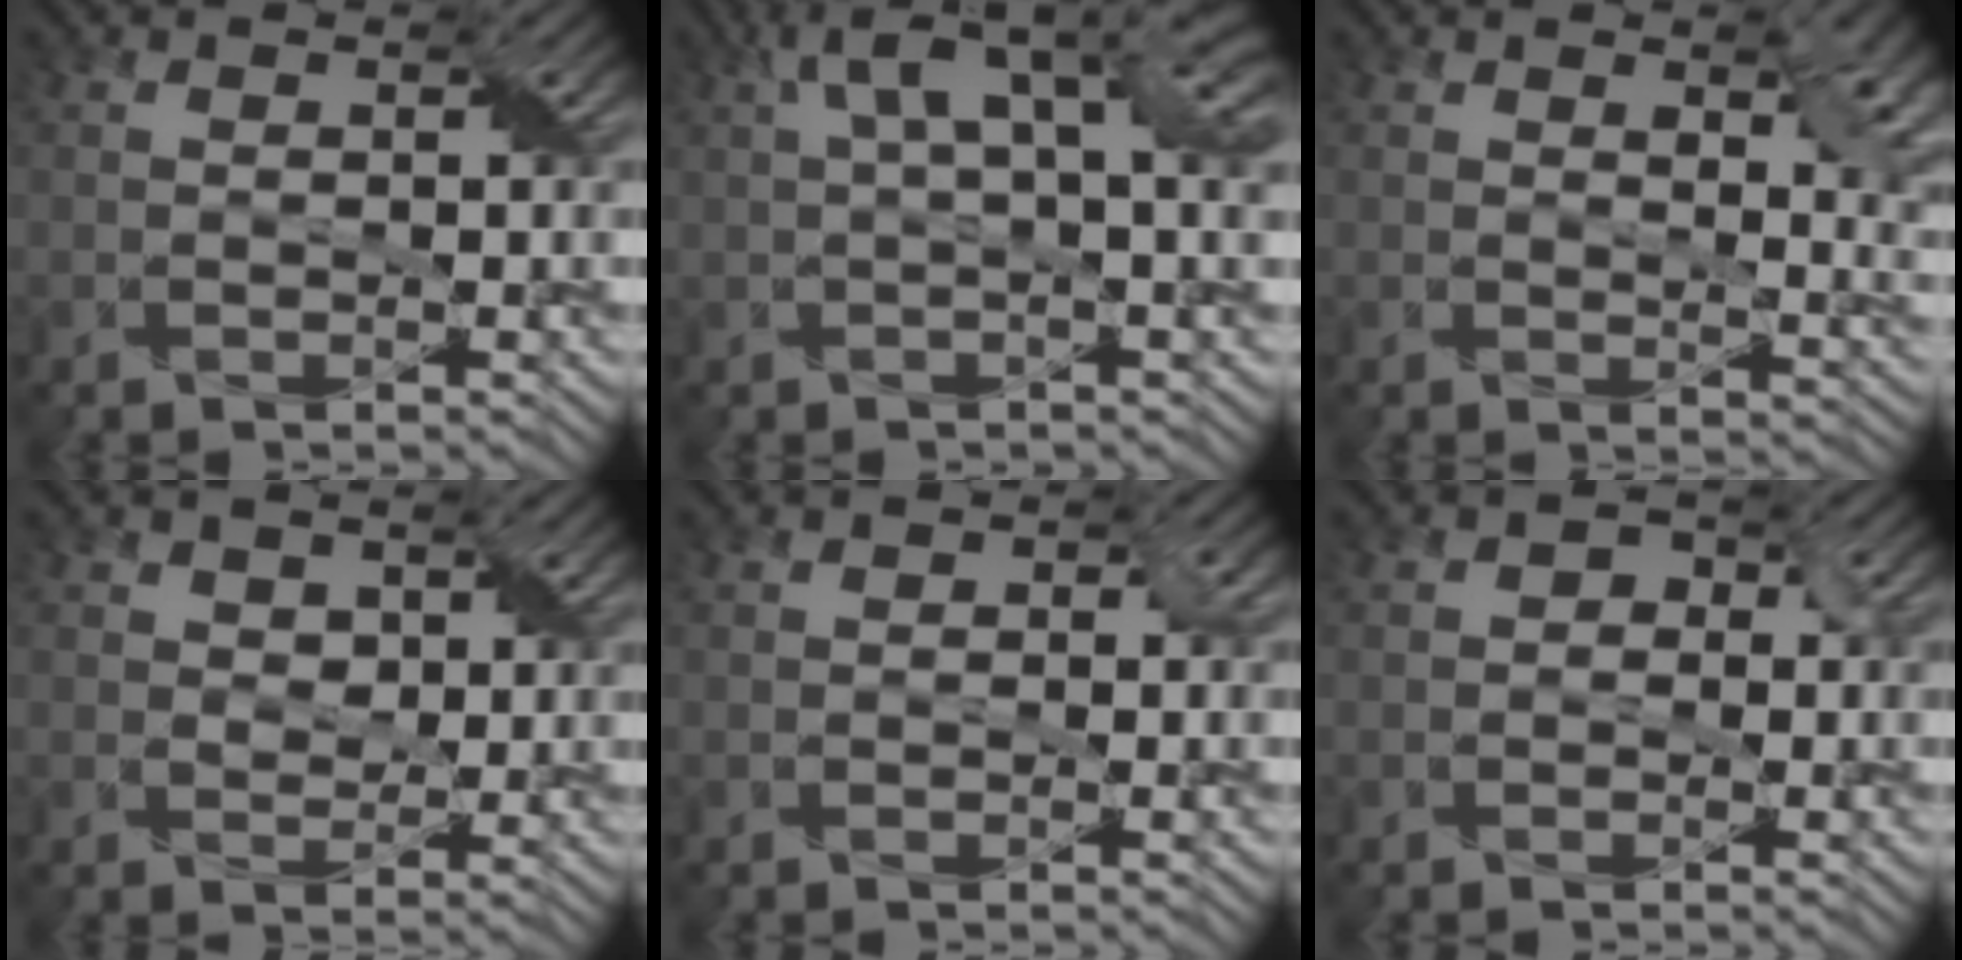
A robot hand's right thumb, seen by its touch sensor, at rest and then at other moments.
{"total": 9.9, "force": [3.2, 2.9, 8.9], "torque": [-0.164, 0.022, 0.054]}
{"total": 7.9, "force": [3.2, 3.7, 6.2], "torque": [-0.084, -0.013, 0.061]}
{"total": 2.7, "force": [1.4, 1.9, 1.2], "torque": [-0.034, -0.002, 0.018]}
{"total": 0.7, "force": [-0.1, 0.7, 0.2], "torque": [-0.003, -0.004, -0.005]}
{"total": 1.4, "force": [-0.2, 1.3, 0.5], "torque": [-0.005, 0.000, -0.008]}